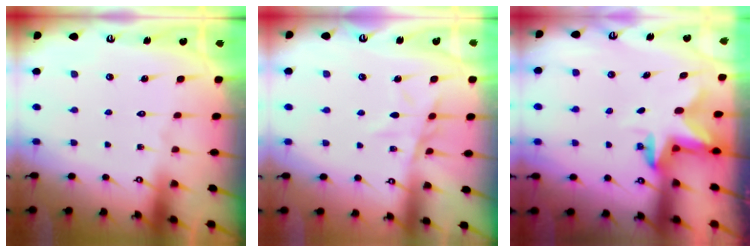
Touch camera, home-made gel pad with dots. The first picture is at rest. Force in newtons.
{"total": 8.7, "press": 8.7, "slide": 0.7}
{"total": 2.5, "press": 2.4, "slide": 0.6}